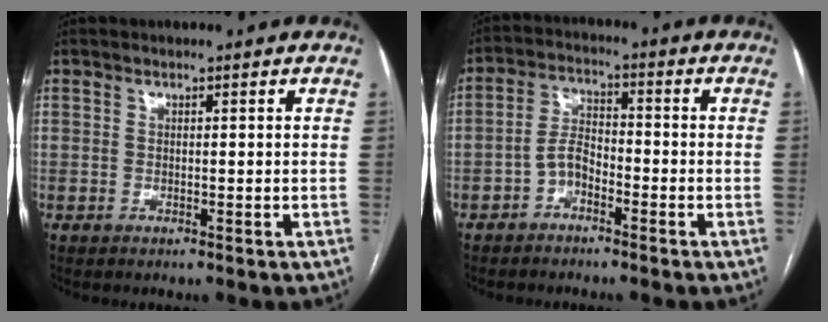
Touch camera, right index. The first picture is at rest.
{"total": 4.4, "force": [-2.3, 2.3, 2.8], "torque": [-0.058, 0.013, -0.048]}